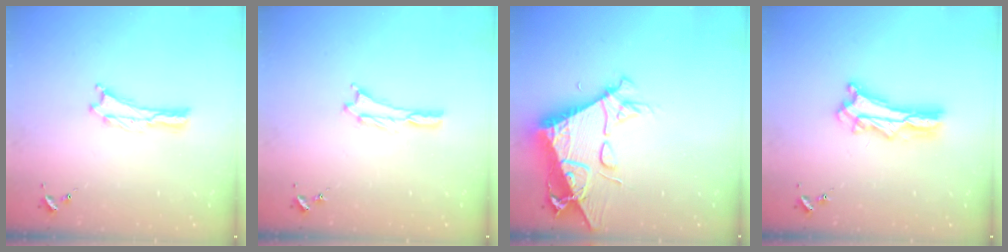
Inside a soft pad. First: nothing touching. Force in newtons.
{"total": 0.0}
{"total": 11.3, "press": 11.2, "slide": 1.2}
{"total": 5.7, "press": 5.7, "slide": 0.6}